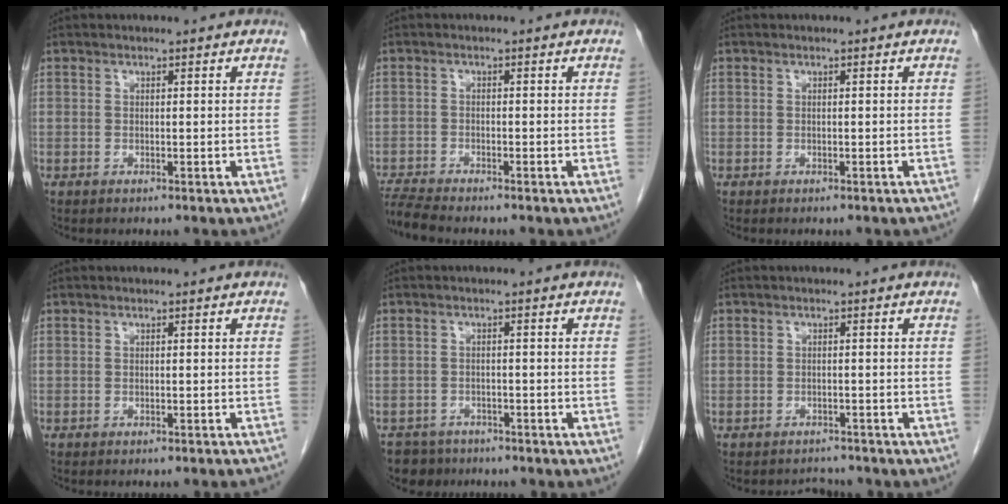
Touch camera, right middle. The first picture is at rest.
{"total": 3.6, "force": [-3.4, -0.8, 0.8], "torque": [-0.021, -0.019, -0.065]}
{"total": 2.1, "force": [-1.8, 0.8, 0.9], "torque": [-0.015, -0.003, -0.018]}
{"total": 2.8, "force": [-2.6, -0.1, 0.9], "torque": [-0.016, -0.008, -0.029]}
{"total": 4.0, "force": [-3.2, 2.4, -0.4], "torque": [0.006, 0.003, -0.053]}
{"total": 2.2, "force": [-1.9, 1.0, -0.6], "torque": [-0.002, 0.002, -0.030]}